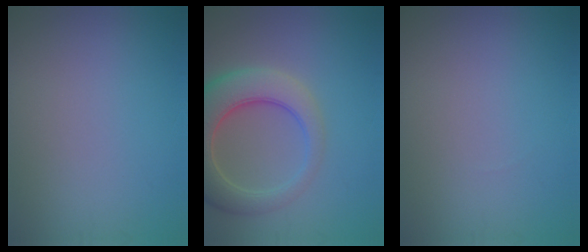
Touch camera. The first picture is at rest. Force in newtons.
{"total": 7.1, "press": 7.1, "slide": 0.6}
{"total": 0.0}